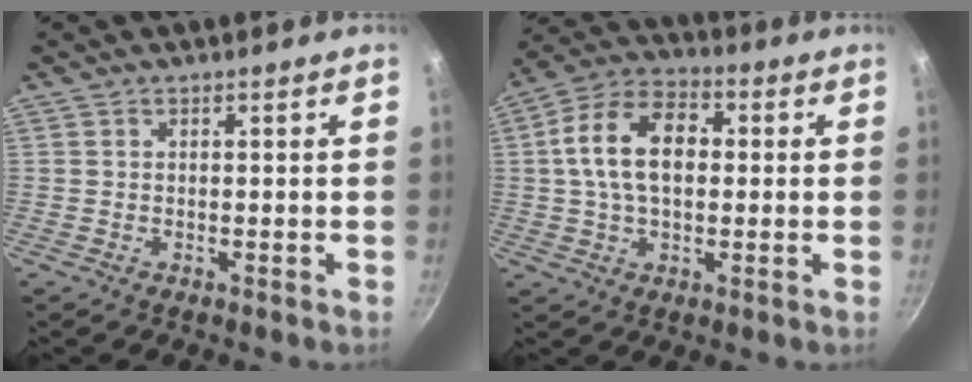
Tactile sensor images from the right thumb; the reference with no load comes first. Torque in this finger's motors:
{"motor_torque": [1.40, 1.98, 1.32, -0.13, 0.36]}